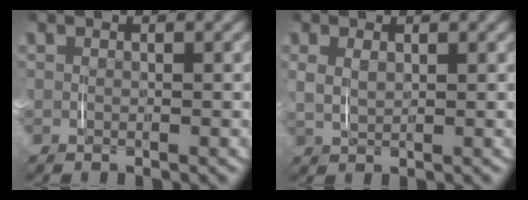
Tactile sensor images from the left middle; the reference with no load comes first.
{"total": 1.1, "force": [0.5, 0.4, 0.9], "torque": [-0.021, -0.002, 0.017]}